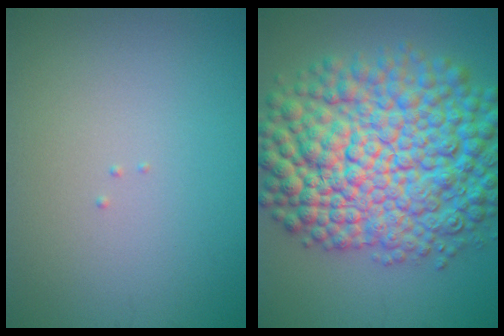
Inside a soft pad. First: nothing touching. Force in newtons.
{"total": 14.3, "press": 14.3, "slide": 0.3}